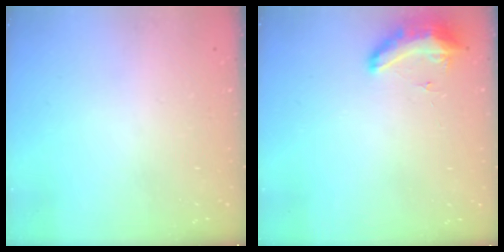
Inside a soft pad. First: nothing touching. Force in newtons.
{"total": 19.6, "press": 11.8, "slide": 15.6}